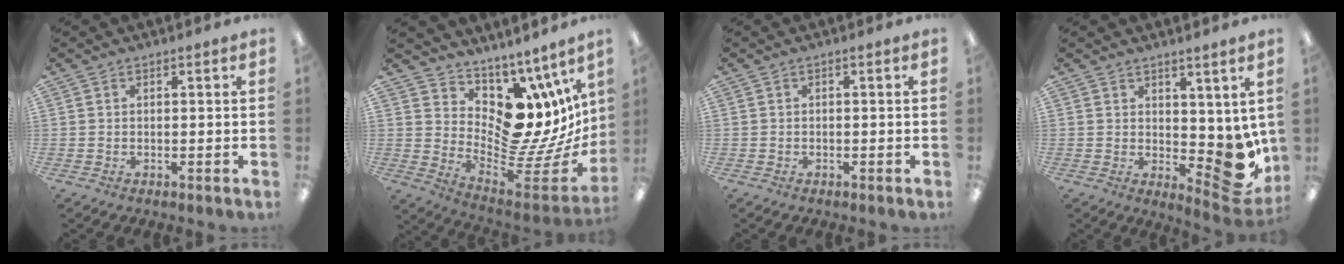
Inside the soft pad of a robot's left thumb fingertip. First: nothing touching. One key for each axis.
{"total": 12.1, "fx": 2.9, "fy": 9.3, "fz": 7.2, "tx": -0.068, "ty": -0.080, "tz": 0.061}
{"total": 0.0}
{"total": 7.9, "fx": 0.2, "fy": 4.9, "fz": 6.2, "tx": -0.051, "ty": -0.025, "tz": 0.019}